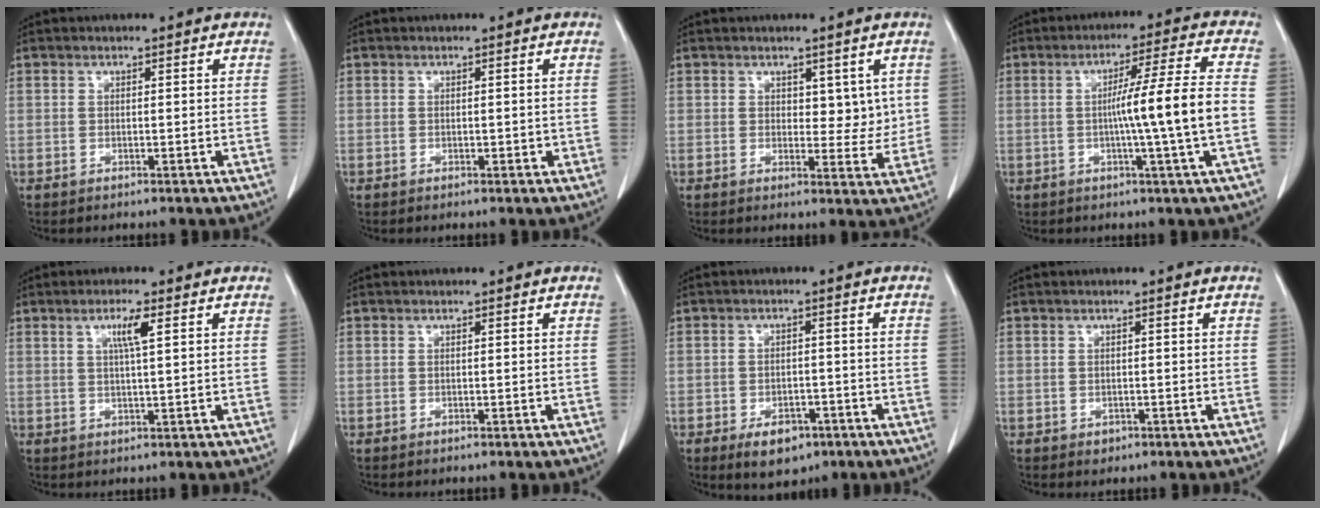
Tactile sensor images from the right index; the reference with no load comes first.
{"total": 0.8, "force": [-0.1, 0.6, 0.5], "torque": [-0.003, 0.004, -0.002]}
{"total": 4.2, "force": [1.3, 2.6, 3.1], "torque": [-0.027, -0.006, 0.020]}
{"total": 10.3, "force": [-1.3, -2.0, 10.1], "torque": [-0.163, 0.000, -0.019]}
{"total": 3.7, "force": [1.4, 0.0, 3.4], "torque": [-0.061, 0.000, 0.025]}
{"total": 0.0}
{"total": 5.8, "force": [-3.3, 3.4, 3.4], "torque": [-0.050, 0.002, -0.042]}
{"total": 1.1, "force": [-0.4, 1.0, 0.3], "torque": [-0.003, 0.003, -0.002]}